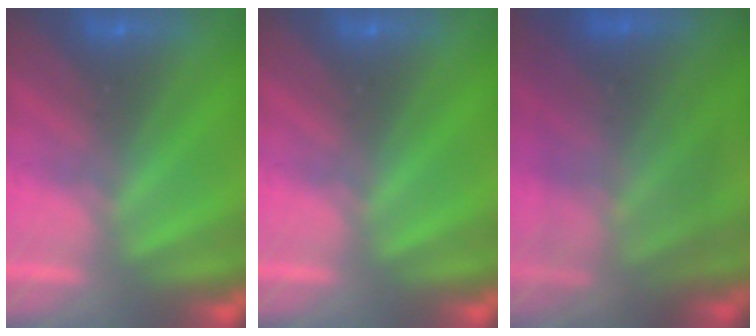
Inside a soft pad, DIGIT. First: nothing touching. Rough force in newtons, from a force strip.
{"total": 0.0}
{"total": 6.1}